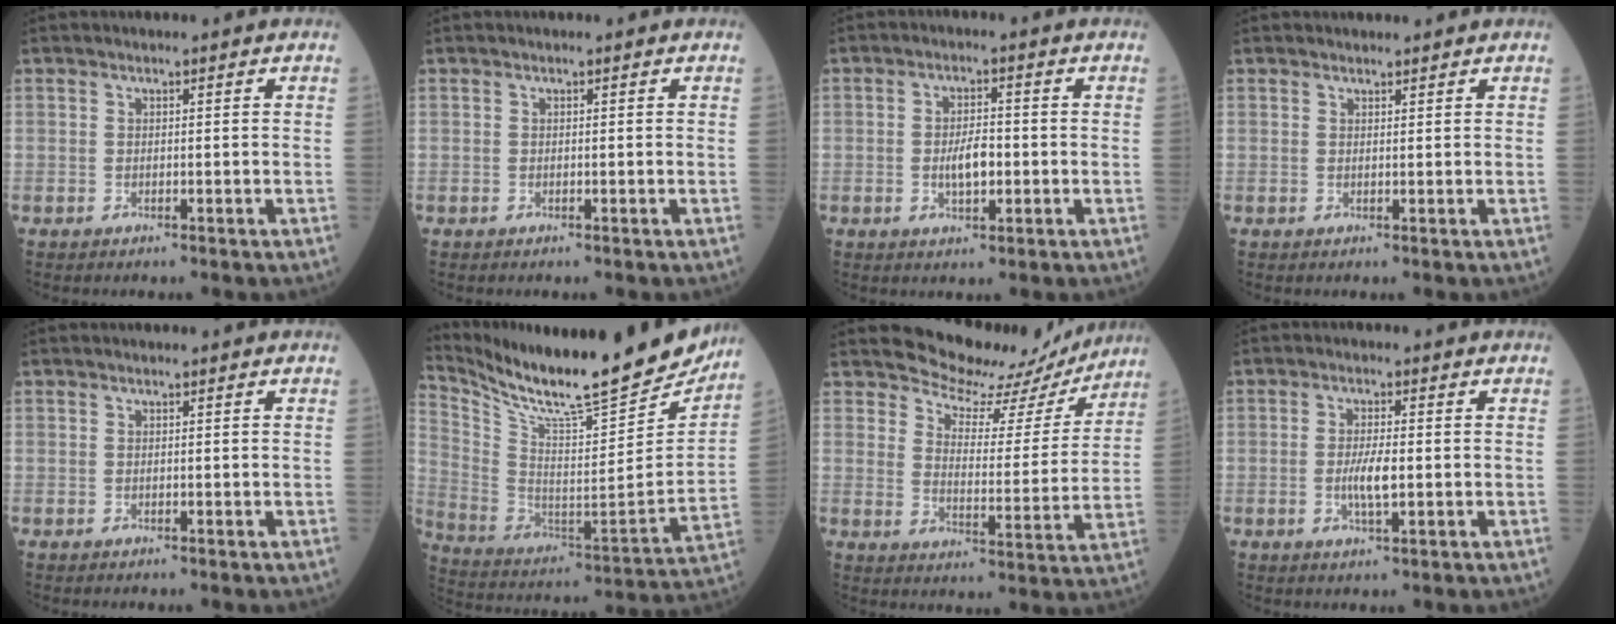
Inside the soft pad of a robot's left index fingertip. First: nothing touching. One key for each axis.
{"total": 0.0}
{"total": 4.2, "fx": -0.7, "fy": 1.6, "fz": 3.8, "tx": -0.073, "ty": 0.000, "tz": -0.013}
{"total": 1.4, "fx": 1.3, "fy": 0.3, "fz": 0.1, "tx": -0.009, "ty": 0.005, "tz": 0.024}
{"total": 0.0}
{"total": 25.6, "fx": 22.6, "fy": 3.2, "fz": 11.5, "tx": -0.212, "ty": -0.067, "tz": 0.342}
{"total": 12.7, "fx": 12.0, "fy": 3.9, "fz": 1.0, "tx": -0.009, "ty": -0.019, "tz": 0.149}
{"total": 3.8, "fx": -0.5, "fy": 0.7, "fz": 3.7, "tx": -0.077, "ty": -0.005, "tz": -0.008}